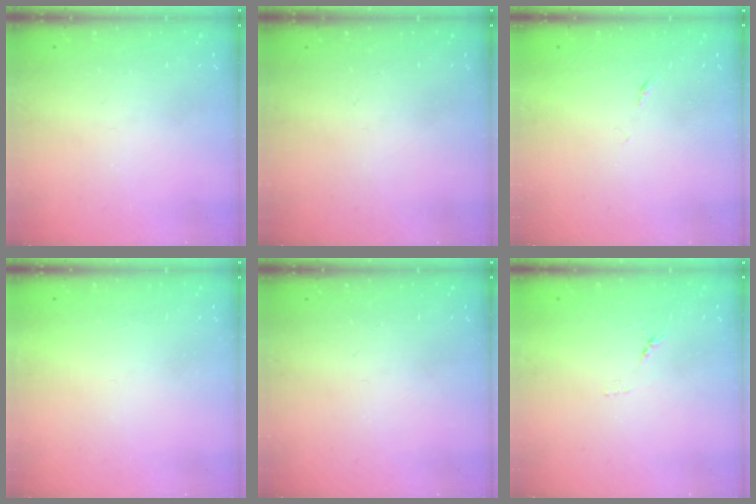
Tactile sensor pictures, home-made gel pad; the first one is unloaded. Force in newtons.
{"total": 0.0}
{"total": 3.8, "press": 3.7, "slide": 0.9}
{"total": 1.6, "press": 1.6, "slide": 0.1}
{"total": 0.0}
{"total": 7.6, "press": 7.6, "slide": 0.7}